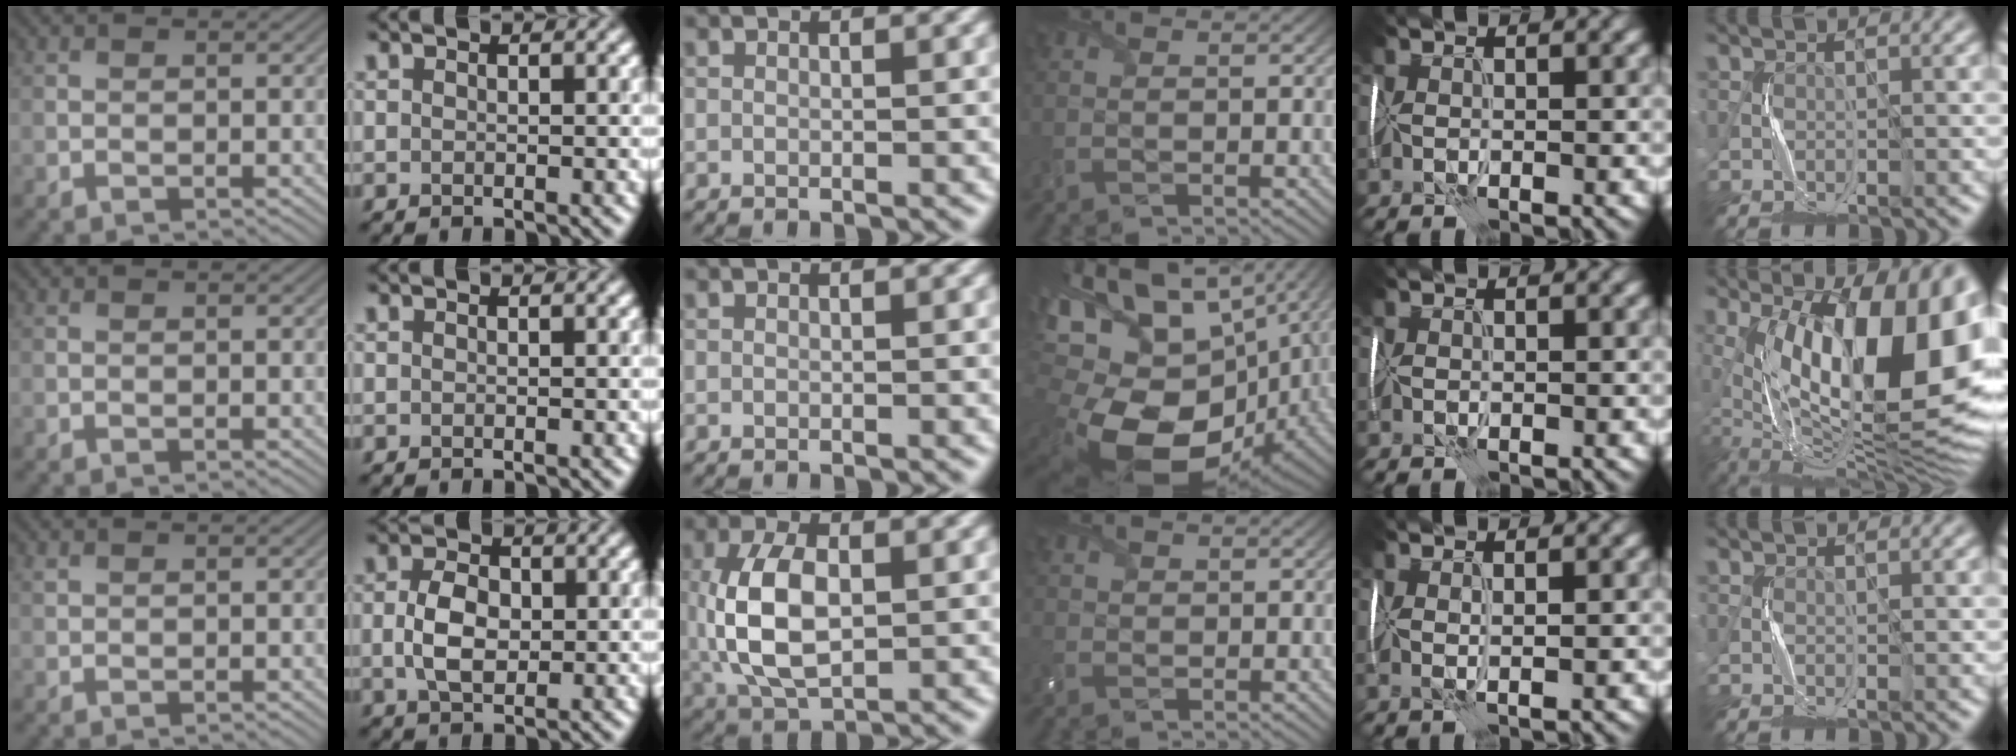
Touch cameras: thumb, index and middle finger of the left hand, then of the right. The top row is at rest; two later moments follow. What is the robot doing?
{"motion": "wrap", "object": "receipt paper"}